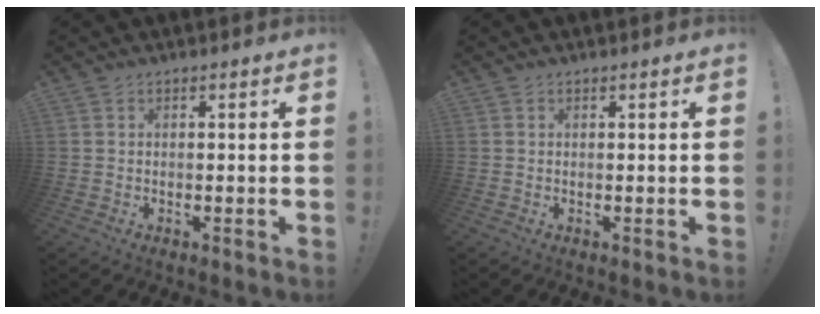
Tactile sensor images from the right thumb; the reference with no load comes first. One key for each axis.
{"total": 0.0}